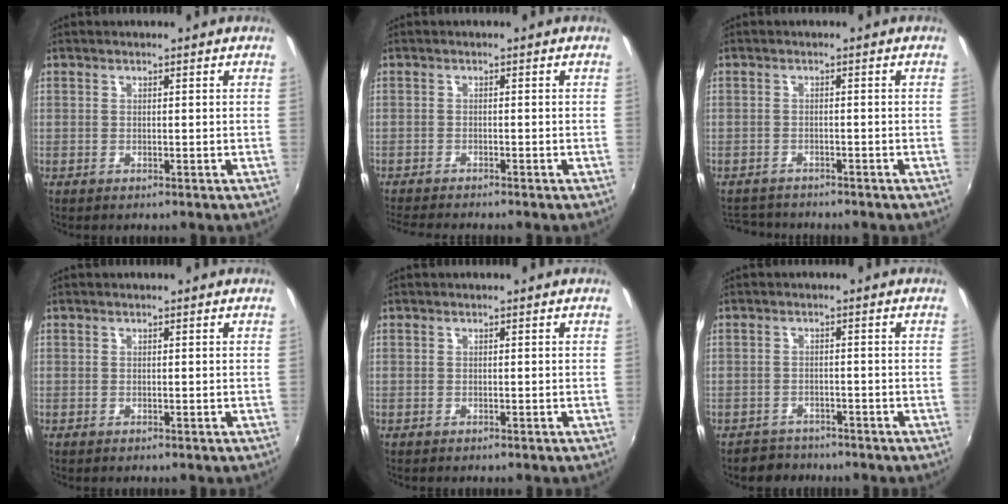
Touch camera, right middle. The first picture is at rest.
{"total": 5.3, "force": [-4.9, 0.1, 2.0], "torque": [-0.050, -0.021, -0.085]}
{"total": 5.5, "force": [-5.1, 1.7, 1.1], "torque": [-0.036, -0.003, -0.083]}
{"total": 0.0}
{"total": 0.0}
{"total": 3.9, "force": [-3.3, 2.0, 0.0], "torque": [-0.013, 0.003, -0.056]}